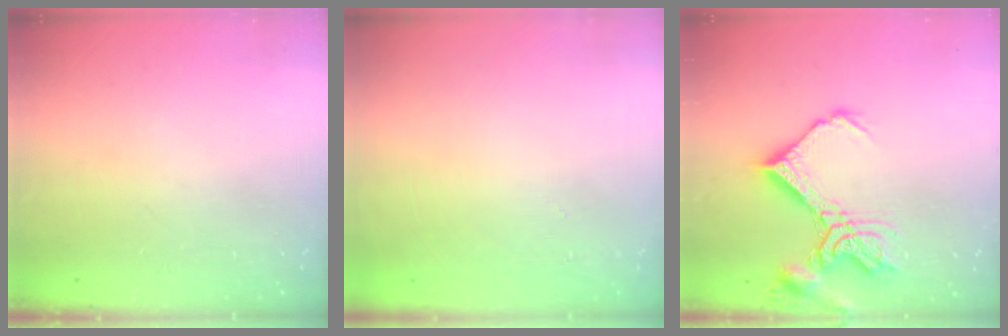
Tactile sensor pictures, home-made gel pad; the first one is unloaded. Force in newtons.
{"total": 2.0, "press": 2.0, "slide": 0.1}
{"total": 16.3, "press": 16.2, "slide": 1.9}